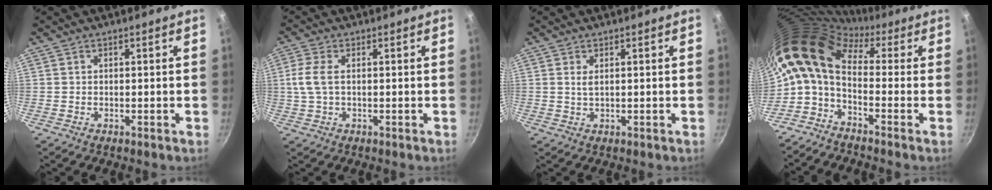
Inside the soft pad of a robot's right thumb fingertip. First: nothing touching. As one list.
[{"total": 4.9, "force": [0.5, 2.6, 4.2], "torque": [-0.098, 0.007, 0.007]}, {"total": 1.6, "force": [0.5, 0.7, 1.3], "torque": [-0.025, -0.002, 0.010]}, {"total": 13.7, "force": [1.2, 8.3, 10.9], "torque": [-0.221, 0.026, -0.003]}]